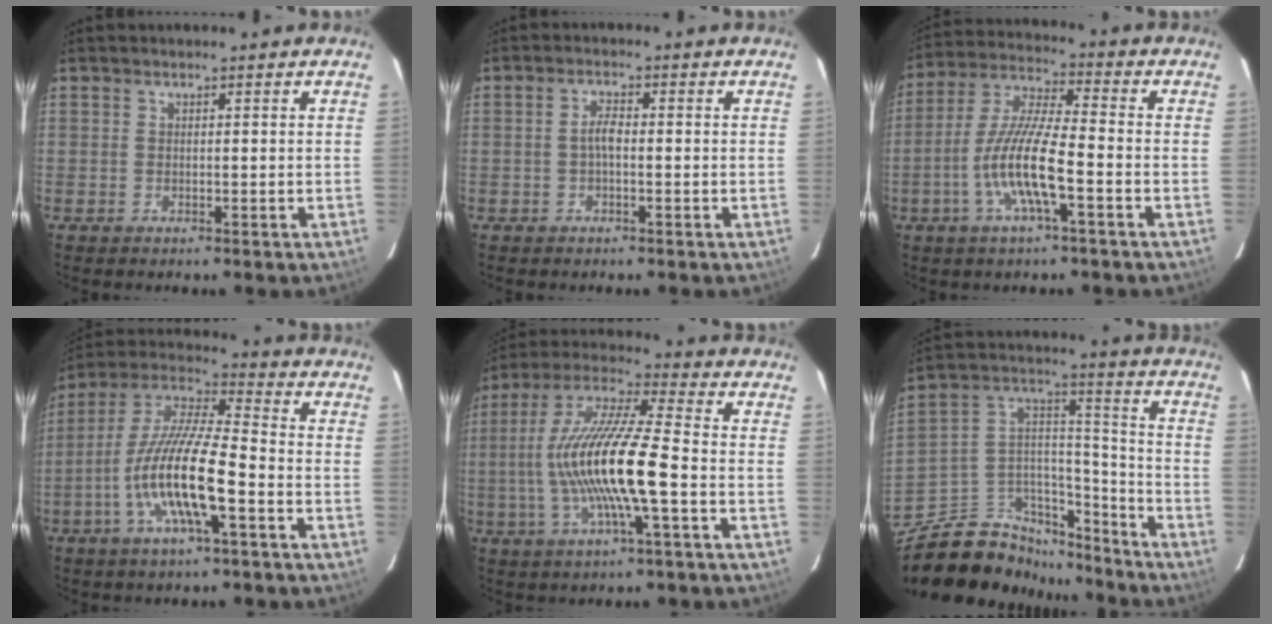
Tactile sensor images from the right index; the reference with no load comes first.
{"total": 2.2, "force": [-0.5, 0.8, 2.0], "torque": [-0.042, 0.008, -0.010]}
{"total": 12.0, "force": [-4.3, 1.8, 11.0], "torque": [-0.229, -0.004, -0.084]}
{"total": 15.5, "force": [-5.6, 2.9, 14.2], "torque": [-0.281, -0.008, -0.113]}
{"total": 17.2, "force": [-3.1, 1.8, 16.8], "torque": [-0.328, 0.000, -0.062]}
{"total": 19.8, "force": [-15.3, 10.1, 7.5], "torque": [-0.162, 0.070, -0.236]}